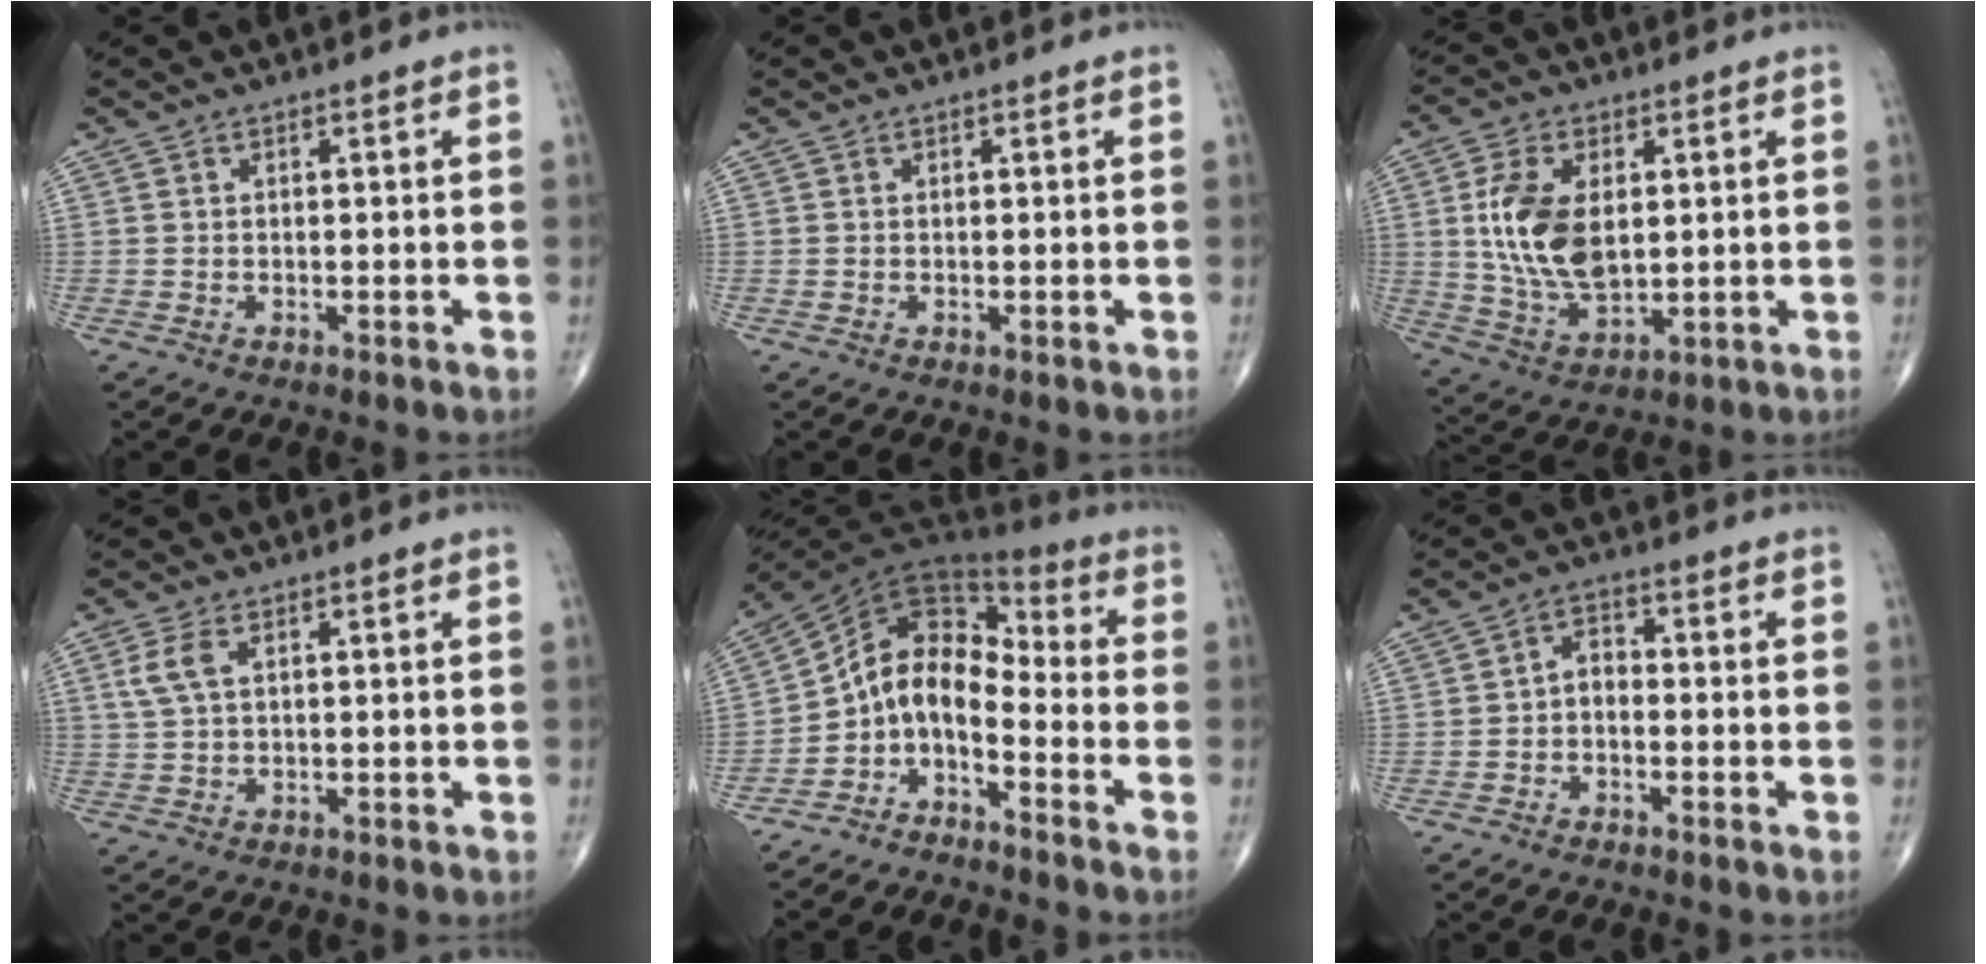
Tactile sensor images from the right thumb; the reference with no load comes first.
{"total": 0.0}
{"total": 13.8, "force": [2.1, 7.9, 11.1], "torque": [-0.209, -0.012, 0.048]}
{"total": 4.1, "force": [1.4, 2.0, 3.3], "torque": [-0.084, 0.010, 0.032]}
{"total": 9.7, "force": [-4.7, 5.8, 6.3], "torque": [-0.080, 0.094, -0.101]}
{"total": 3.1, "force": [-1.1, 2.0, 2.2], "torque": [-0.026, 0.023, -0.031]}